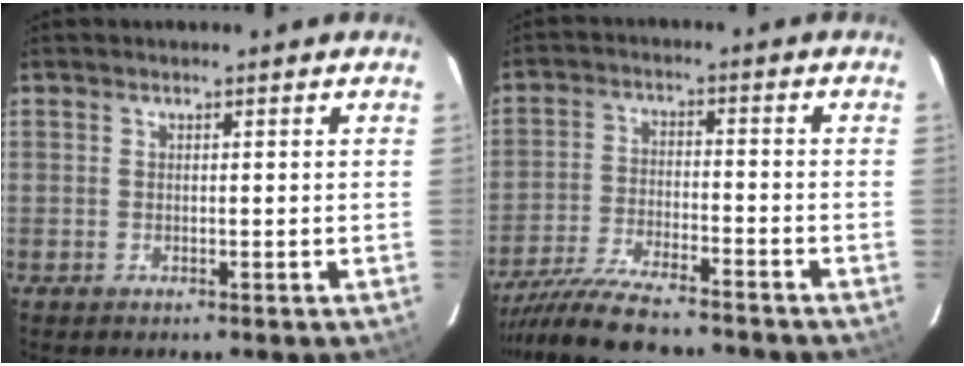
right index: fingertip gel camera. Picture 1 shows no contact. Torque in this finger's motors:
{"motor_torque": [1.18, -0.96, 0.42, 0.09]}